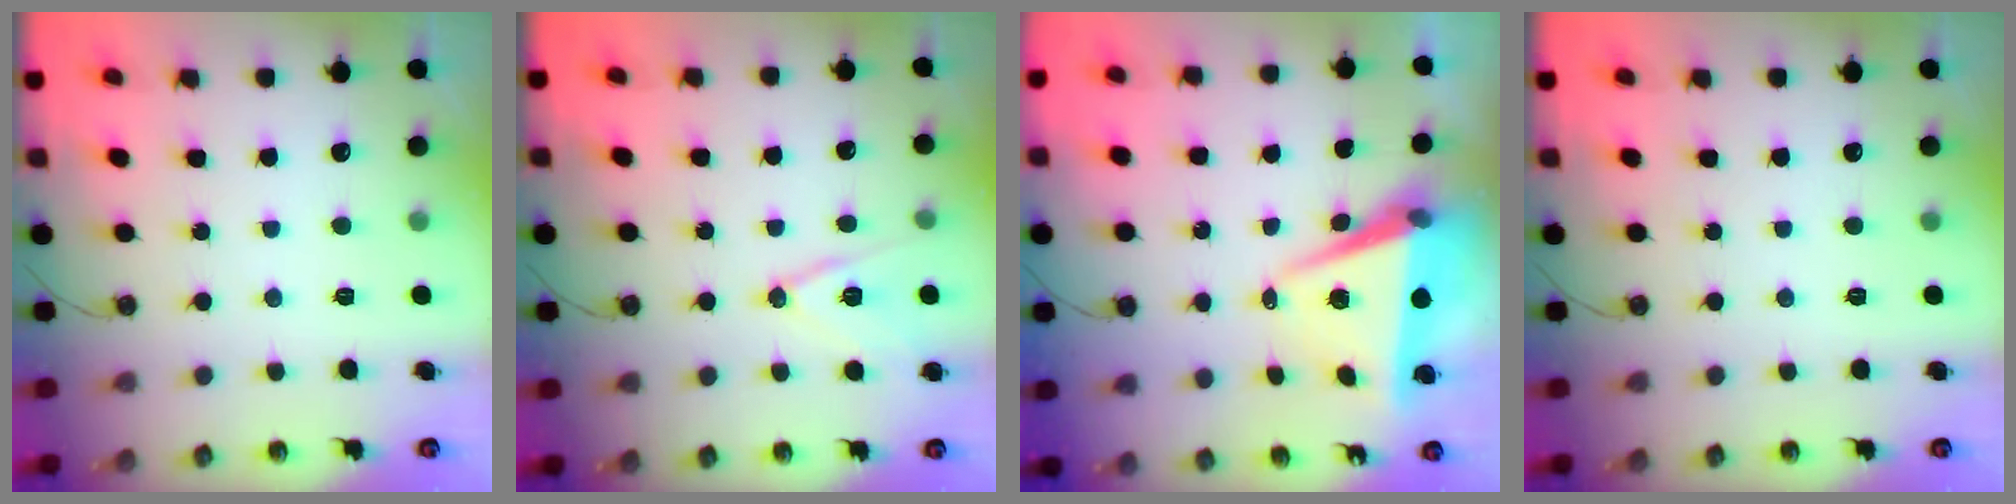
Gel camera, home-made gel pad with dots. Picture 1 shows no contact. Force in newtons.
{"total": 11.8, "press": 11.4, "slide": 3.2}
{"total": 7.8, "press": 6.6, "slide": 4.1}
{"total": 0.0}